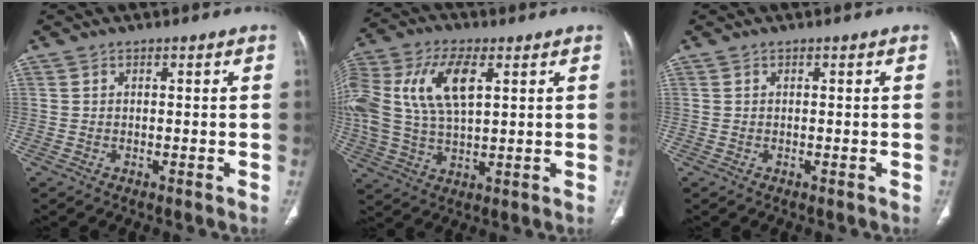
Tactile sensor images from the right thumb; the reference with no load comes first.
{"total": 19.1, "force": [5.3, 9.9, 15.4], "torque": [-0.353, 0.010, 0.097]}
{"total": 0.0}